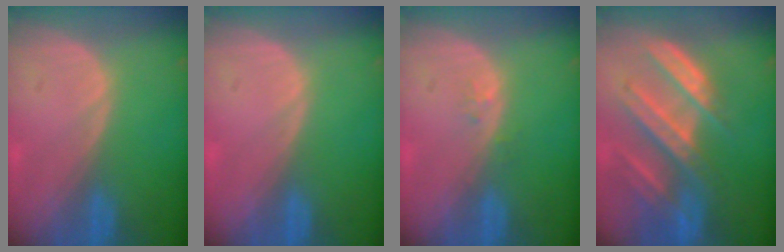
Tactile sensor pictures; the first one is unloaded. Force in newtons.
{"total": 0.0}
{"total": 0.9, "press": 0.9, "slide": 0.2}
{"total": 9.2, "press": 8.2, "slide": 4.1}